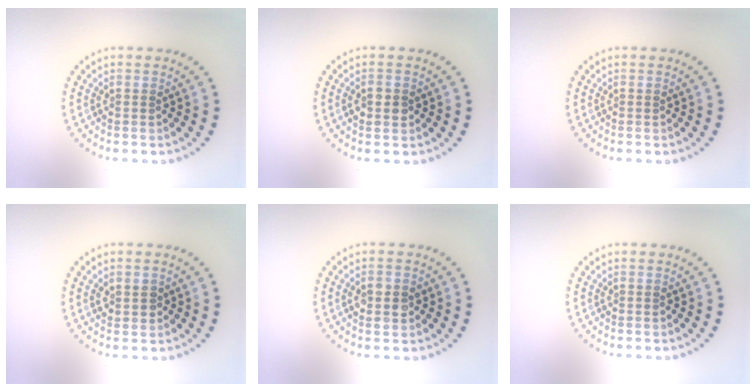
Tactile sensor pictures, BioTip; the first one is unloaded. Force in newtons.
{"total": 2.3, "press": 2.3, "slide": 0.1}
{"total": 0.0}
{"total": 1.6, "press": 1.5, "slide": 0.5}
{"total": 2.5, "press": 2.5, "slide": 0.1}
{"total": 0.0}